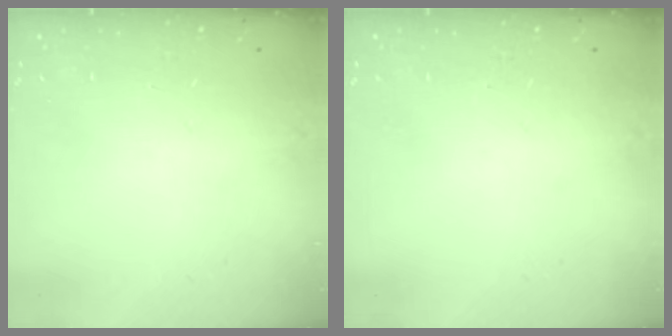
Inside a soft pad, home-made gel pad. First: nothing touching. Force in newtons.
{"total": 0.0}